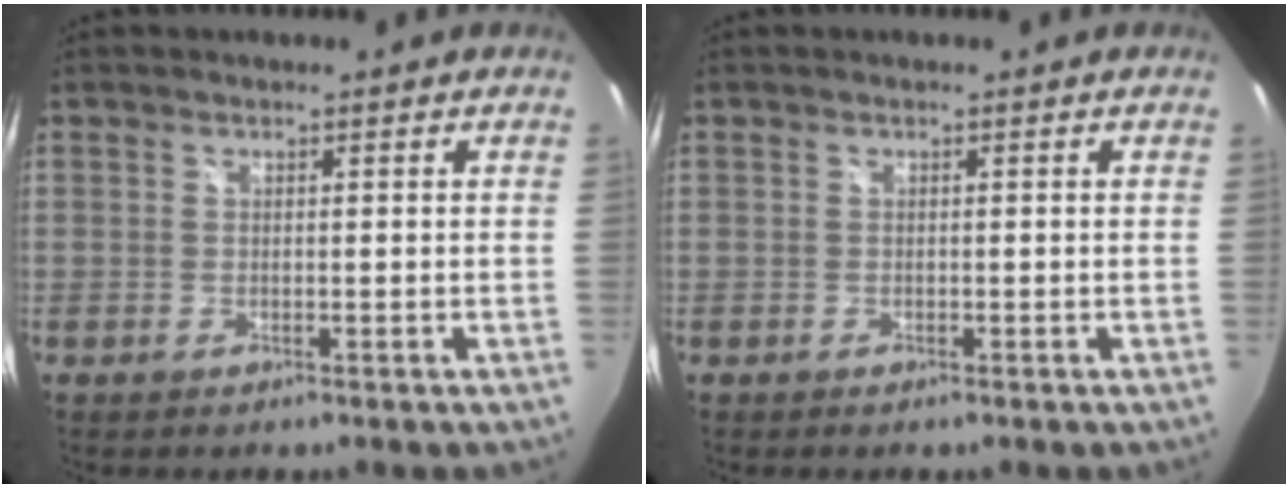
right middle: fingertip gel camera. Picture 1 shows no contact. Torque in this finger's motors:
{"motor_torque": [0.06, -0.23, 0.04, 0.01]}